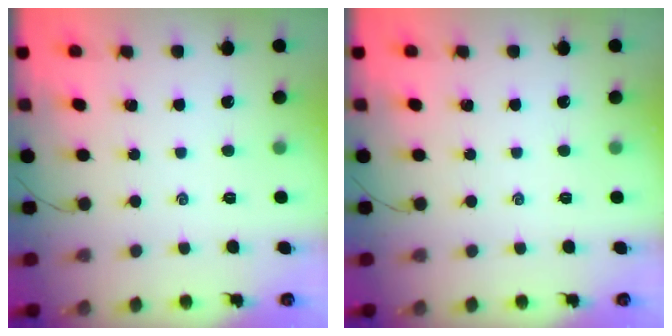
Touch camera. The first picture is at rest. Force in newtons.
{"total": 0.0}